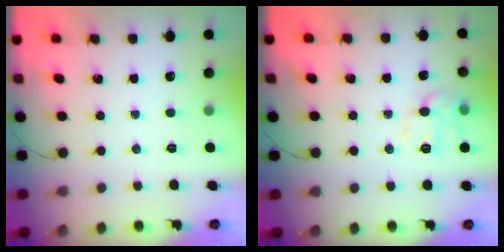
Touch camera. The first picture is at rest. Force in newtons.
{"total": 10.1, "press": 10.1, "slide": 0.7}